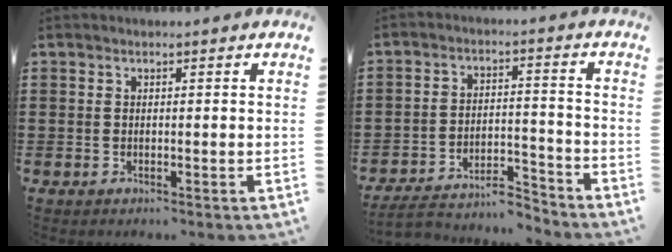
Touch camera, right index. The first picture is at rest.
{"total": 5.8, "force": [-5.4, 1.3, 1.8], "torque": [-0.025, 0.014, -0.102]}